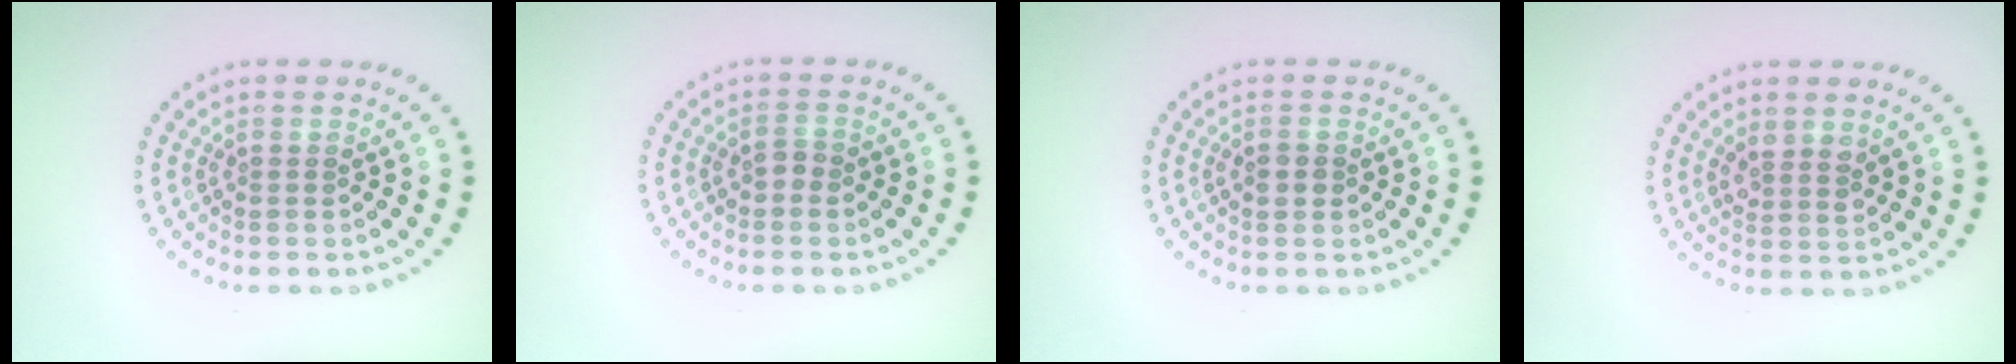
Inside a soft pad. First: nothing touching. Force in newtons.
{"total": 0.8, "press": 0.8, "slide": 0.2}
{"total": 1.5, "press": 1.5, "slide": 0.2}
{"total": 1.8, "press": 1.5, "slide": 0.9}